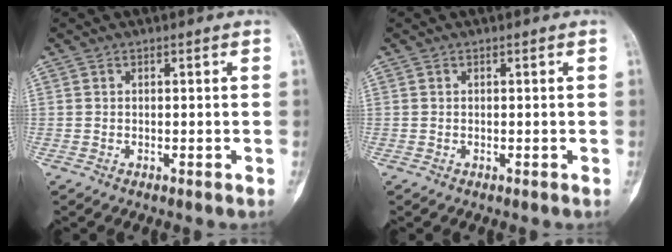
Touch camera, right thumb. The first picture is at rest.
{"total": 0.0}